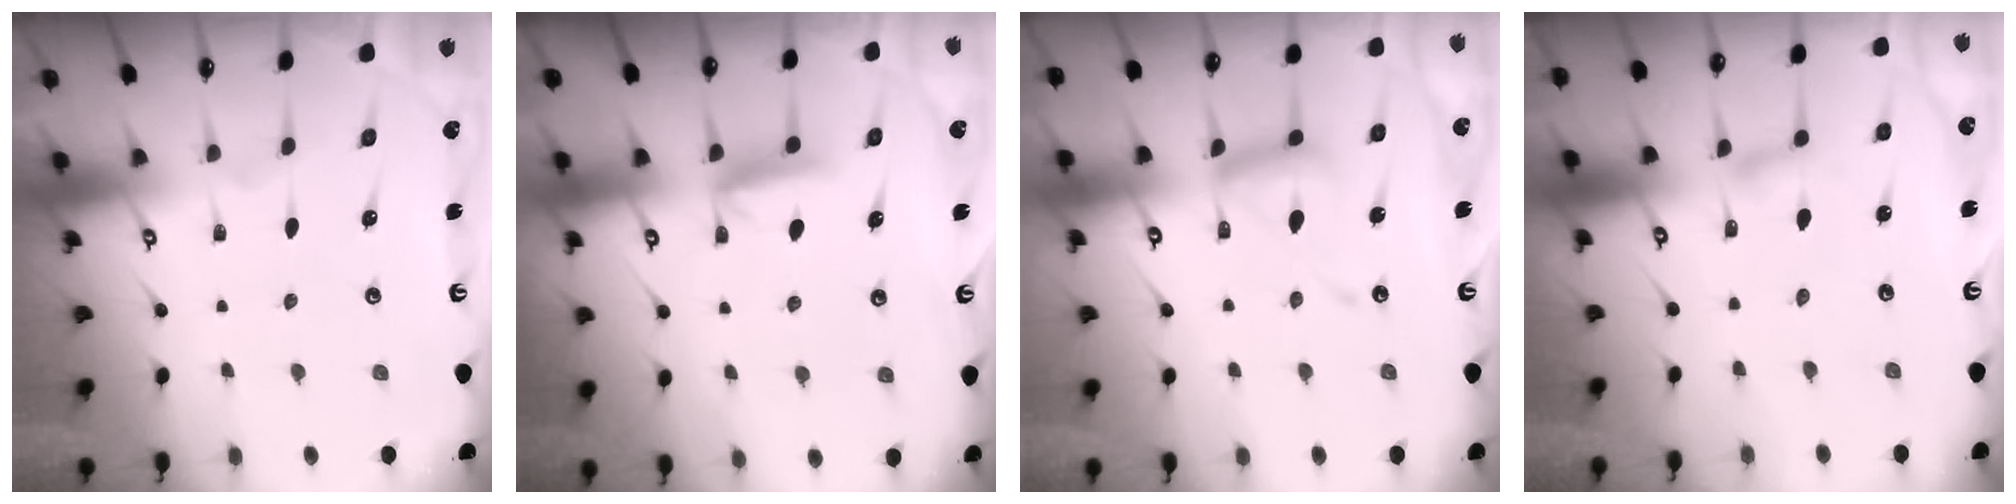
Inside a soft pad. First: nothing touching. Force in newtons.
{"total": 7.4, "press": 7.4, "slide": 0.6}
{"total": 13.0, "press": 12.9, "slide": 1.1}
{"total": 2.1, "press": 2.1, "slide": 0.2}